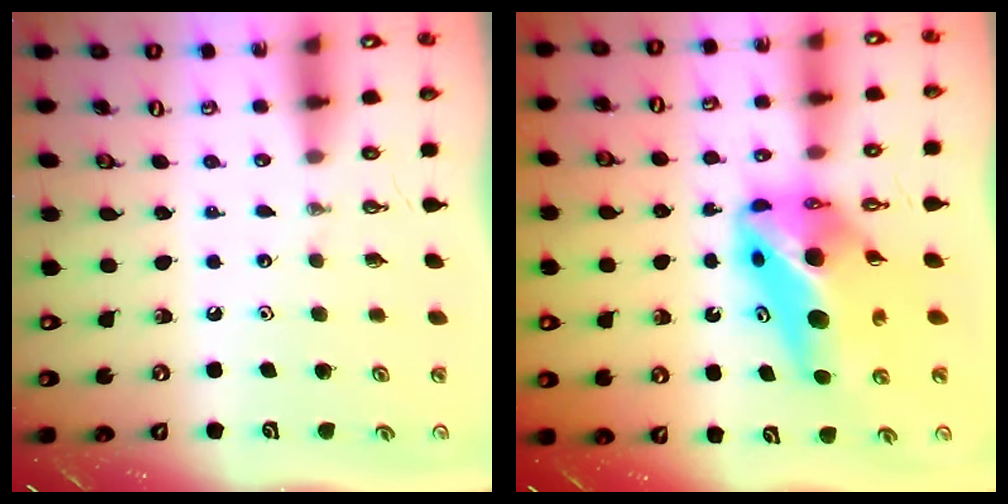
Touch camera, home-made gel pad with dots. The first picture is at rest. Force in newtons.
{"total": 12.5, "press": 12.2, "slide": 2.8}